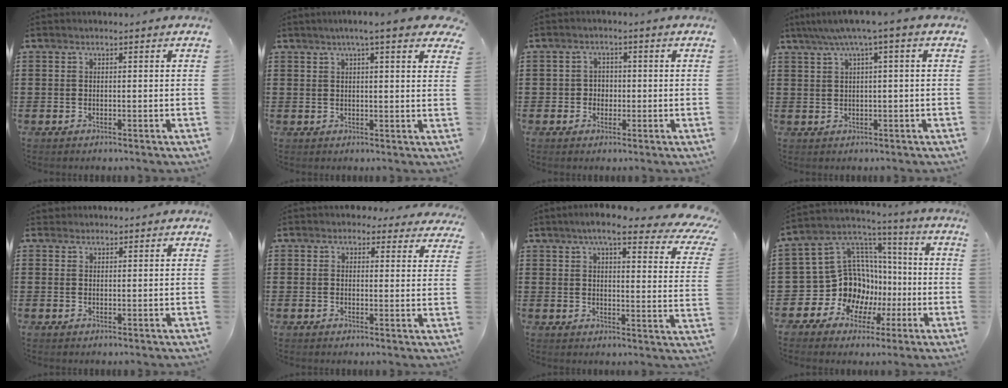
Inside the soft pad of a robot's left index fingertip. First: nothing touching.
{"total": 4.1, "force": [2.9, 0.2, 2.9], "torque": [-0.056, 0.000, 0.050]}
{"total": 2.3, "force": [-0.6, 2.1, 0.6], "torque": [-0.020, 0.006, -0.016]}
{"total": 3.3, "force": [0.6, -0.1, 3.3], "torque": [-0.062, -0.001, 0.005]}
{"total": 1.1, "force": [1.0, 0.5, 0.0], "torque": [-0.003, 0.004, 0.020]}
{"total": 2.4, "force": [2.0, 1.2, 0.4], "torque": [-0.010, 0.000, 0.036]}
{"total": 8.0, "force": [6.1, 1.2, 5.0], "torque": [-0.092, -0.025, 0.100]}
{"total": 12.7, "force": [-2.4, 12.0, 3.6], "torque": [-0.120, -0.023, -0.022]}